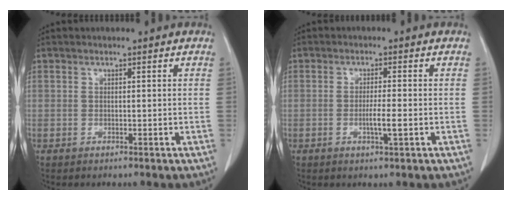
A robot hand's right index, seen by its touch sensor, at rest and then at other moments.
{"total": 3.2, "force": [-0.9, 0.0, 3.1], "torque": [-0.057, -0.004, -0.014]}